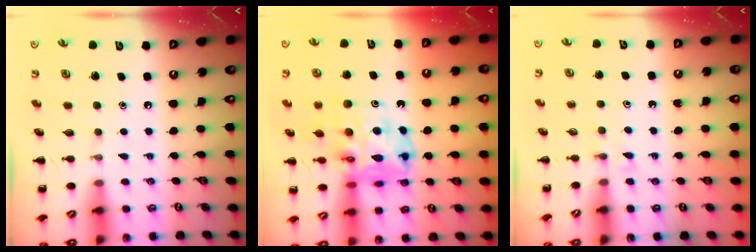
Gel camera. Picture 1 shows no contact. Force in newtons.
{"total": 14.7, "press": 14.1, "slide": 4.3}
{"total": 2.8, "press": 2.5, "slide": 1.1}